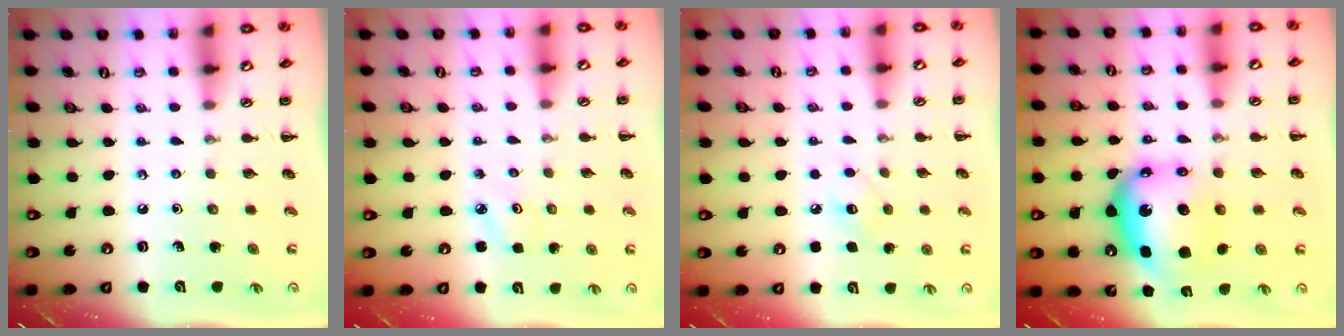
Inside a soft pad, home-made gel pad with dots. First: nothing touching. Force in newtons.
{"total": 2.2, "press": 2.2, "slide": 0.5}
{"total": 7.5, "press": 7.3, "slide": 1.5}
{"total": 9.2, "press": 8.8, "slide": 2.9}